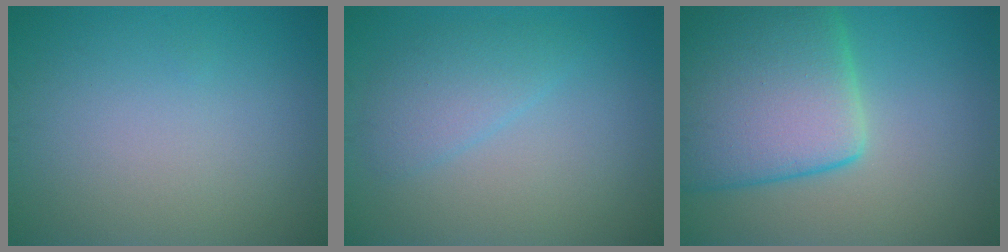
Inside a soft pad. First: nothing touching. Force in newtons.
{"total": 2.5, "press": 2.5, "slide": 0.2}
{"total": 12.0, "press": 11.9, "slide": 0.5}